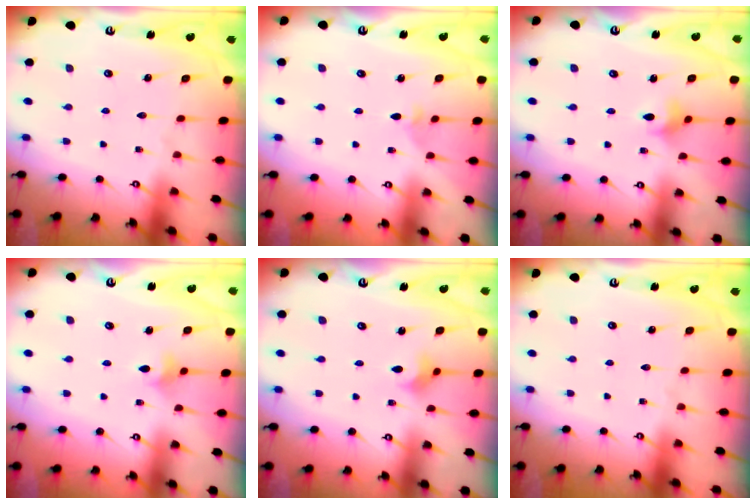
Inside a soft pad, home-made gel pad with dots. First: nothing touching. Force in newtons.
{"total": 2.7, "press": 2.6, "slide": 0.9}
{"total": 4.7, "press": 4.6, "slide": 0.6}
{"total": 4.9, "press": 4.8, "slide": 1.1}
{"total": 2.2, "press": 2.2, "slide": 0.2}
{"total": 0.0}